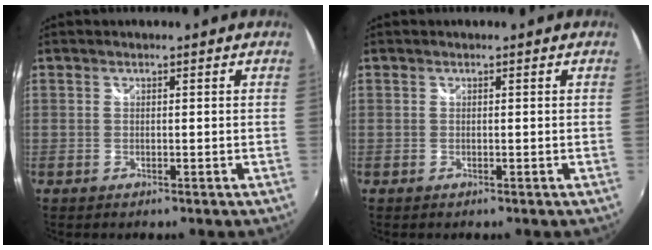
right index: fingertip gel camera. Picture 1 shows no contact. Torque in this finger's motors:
{"motor_torque": [0.00, 0.03, -0.04, 0.00]}